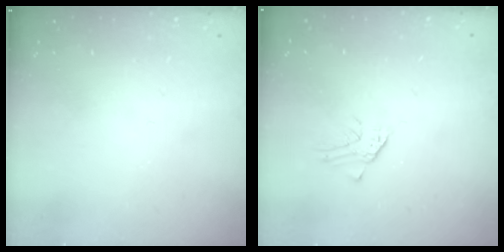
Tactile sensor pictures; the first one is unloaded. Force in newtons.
{"total": 1.2, "press": 1.2, "slide": 0.2}